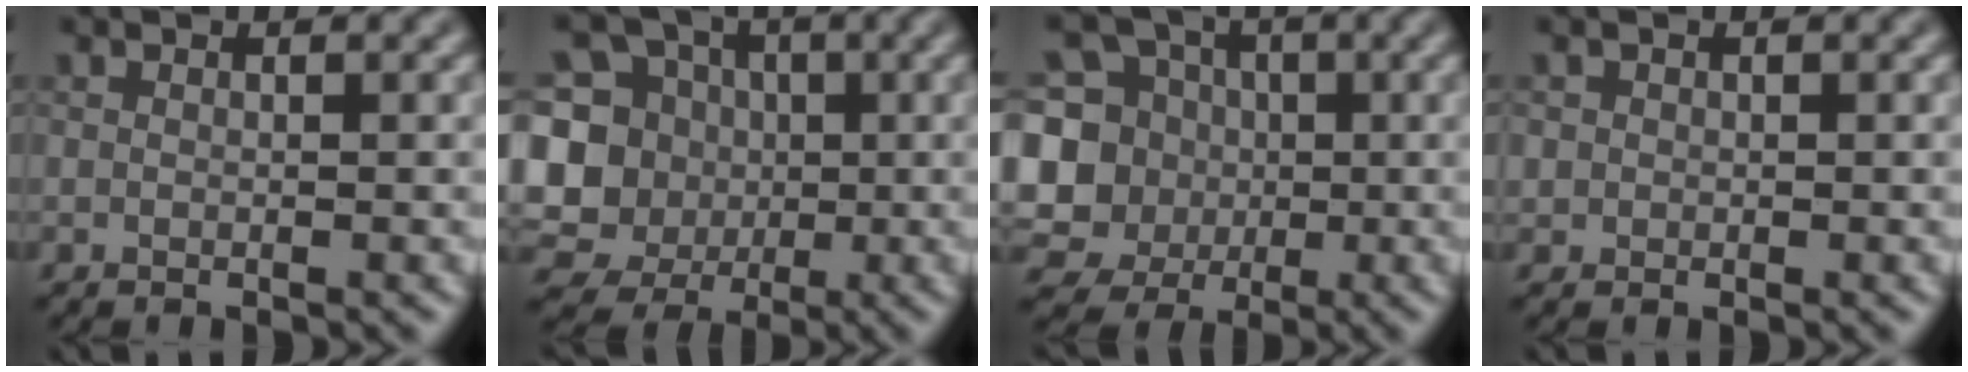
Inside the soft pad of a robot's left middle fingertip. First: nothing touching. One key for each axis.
{"total": 14.1, "fx": 0.0, "fy": 13.2, "fz": 4.8, "tx": -0.151, "ty": 0.018, "tz": -0.018}
{"total": 12.0, "fx": 0.4, "fy": 11.3, "fz": 4.2, "tx": -0.139, "ty": 0.028, "tz": -0.012}
{"total": 0.7, "fx": 0.1, "fy": 0.7, "fz": 0.0, "tx": 0.008, "ty": -0.004, "tz": 0.000}